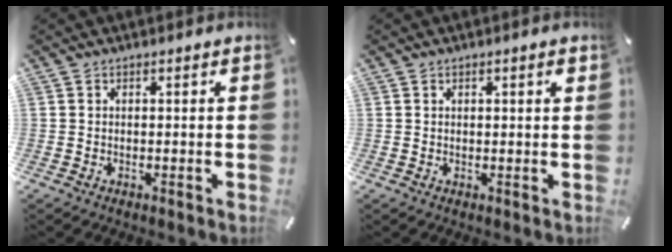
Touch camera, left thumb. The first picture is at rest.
{"total": 1.4, "force": [0.6, 0.3, 1.3], "torque": [-0.025, 0.002, 0.009]}